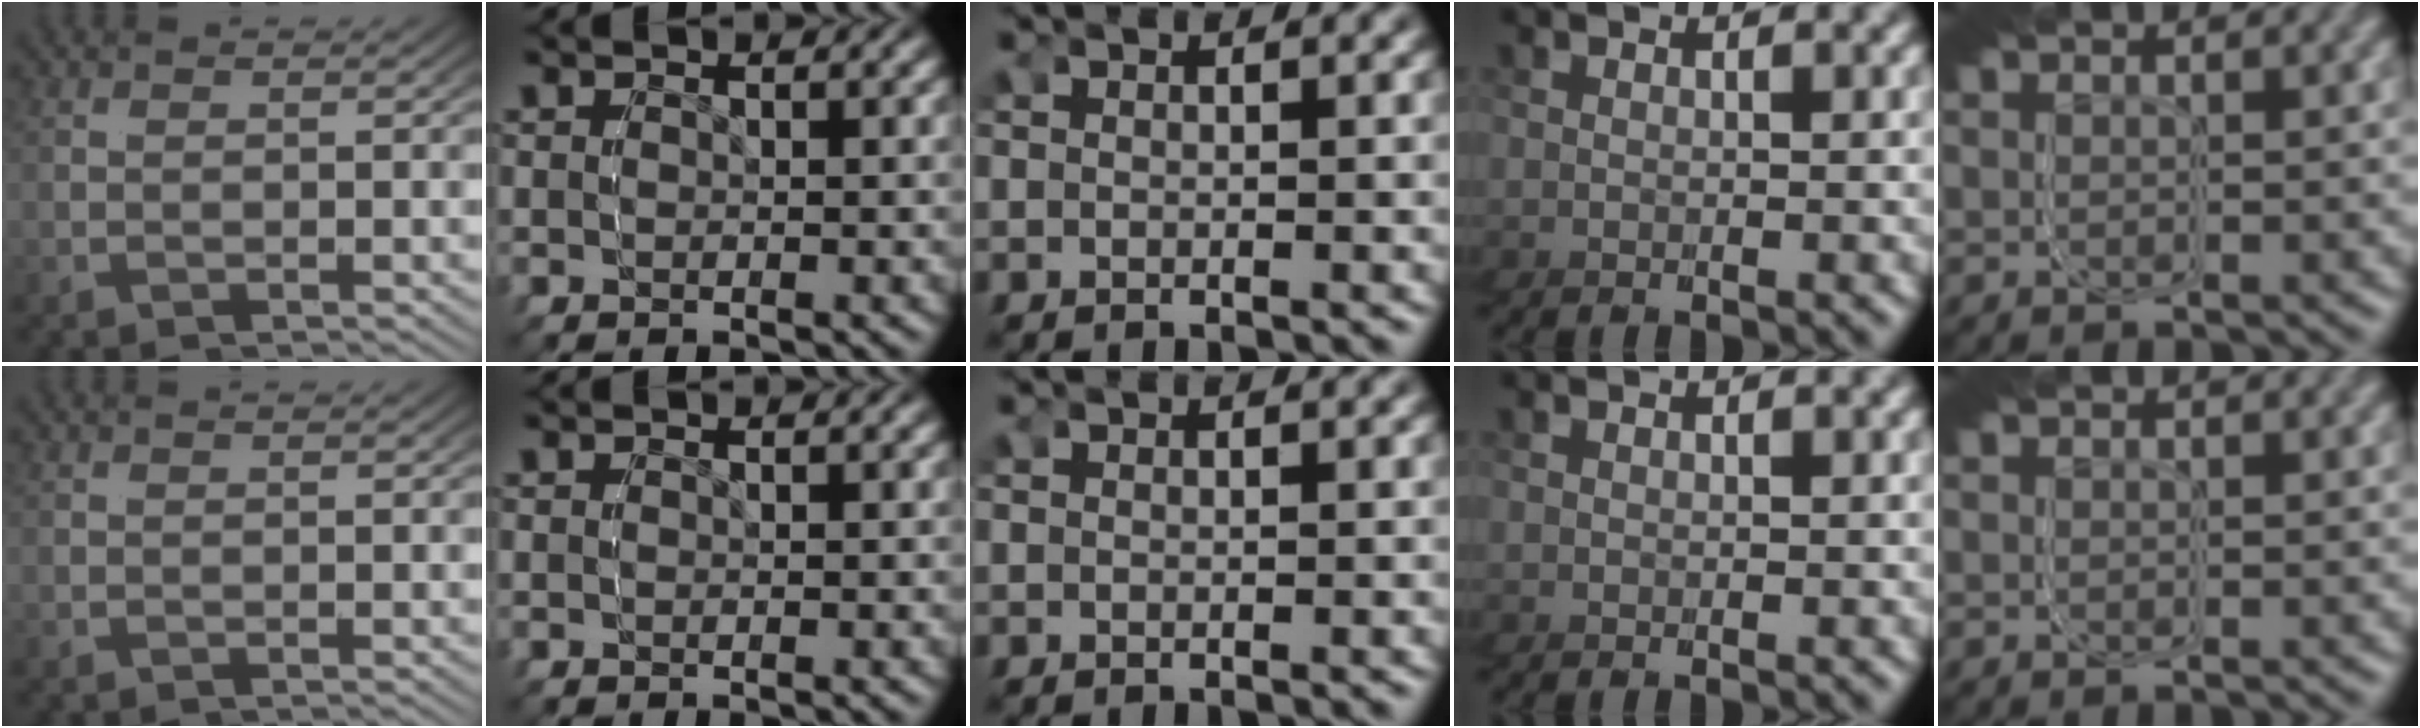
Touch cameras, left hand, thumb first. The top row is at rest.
{}